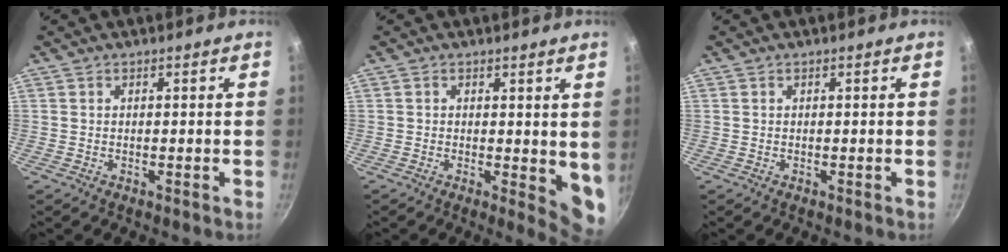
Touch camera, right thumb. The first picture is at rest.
{"total": 6.0, "force": [0.5, 2.7, 5.3], "torque": [-0.052, -0.016, 0.004]}
{"total": 0.0}